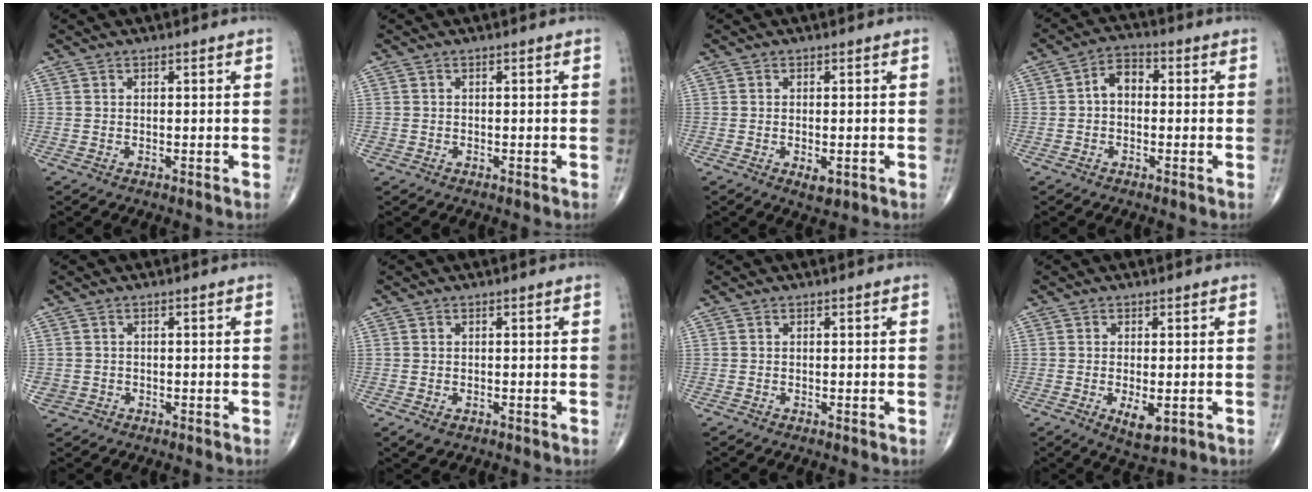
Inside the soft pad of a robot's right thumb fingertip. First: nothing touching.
{"total": 0.6, "force": [-0.2, 0.5, 0.1], "torque": [-0.002, 0.003, -0.003]}
{"total": 2.5, "force": [-0.8, 1.2, 2.1], "torque": [-0.031, -0.004, -0.010]}
{"total": 5.1, "force": [0.0, 3.5, 3.7], "torque": [-0.049, 0.021, -0.011]}
{"total": 2.7, "force": [-0.6, 2.4, 1.0], "torque": [-0.022, 0.006, -0.005]}
{"total": 1.7, "force": [-0.6, 1.2, 1.0], "torque": [-0.015, -0.003, -0.004]}
{"total": 0.0}
{"total": 4.9, "force": [-1.3, 2.0, 4.2], "torque": [-0.067, -0.011, -0.014]}